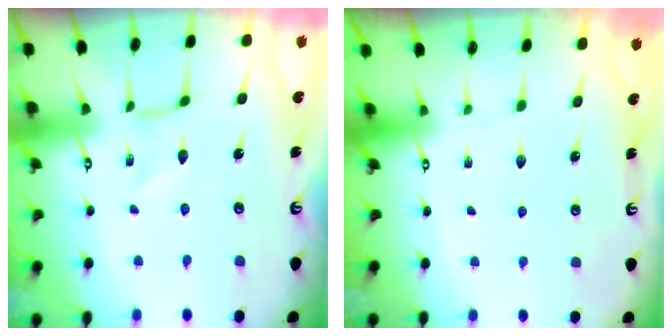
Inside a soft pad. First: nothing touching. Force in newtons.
{"total": 0.0}